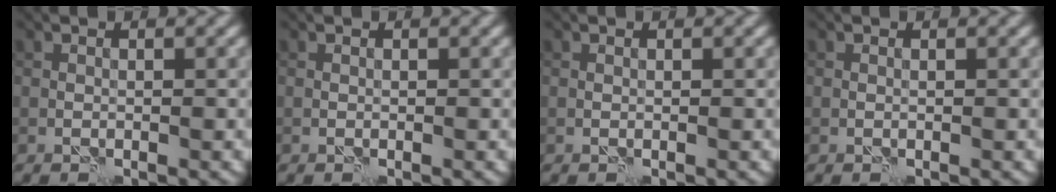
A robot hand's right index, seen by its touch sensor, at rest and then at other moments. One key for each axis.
{"total": 0.0}
{"total": 0.0}
{"total": 0.0}